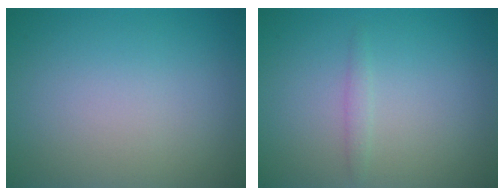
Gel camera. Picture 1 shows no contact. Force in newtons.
{"total": 0.8, "press": 0.8, "slide": 0.1}